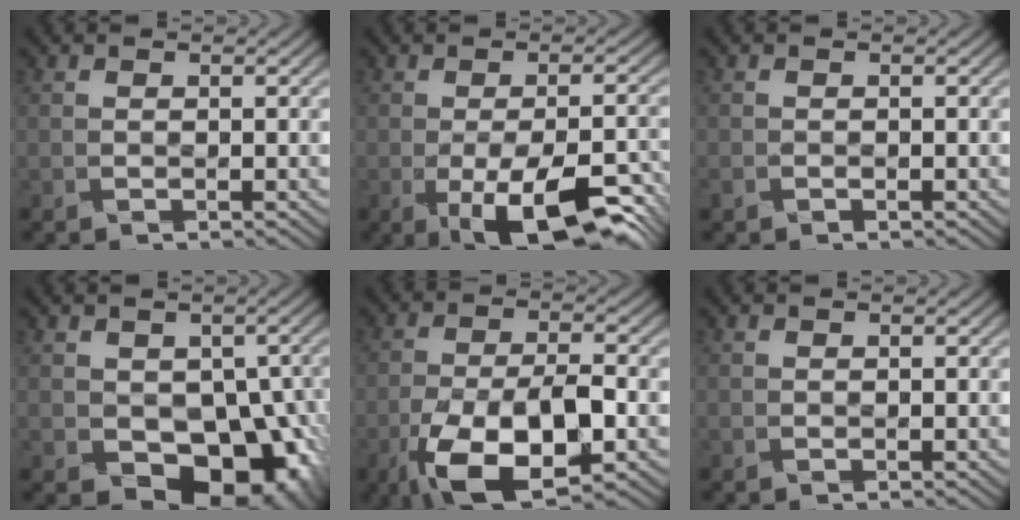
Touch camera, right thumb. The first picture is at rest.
{"total": 13.0, "force": [-6.2, 5.6, 10.0], "torque": [-0.154, -0.023, -0.077]}
{"total": 0.7, "force": [-0.6, 0.4, 0.0], "torque": [-0.008, 0.004, -0.008]}
{"total": 12.5, "force": [-3.3, 9.7, 7.3], "torque": [-0.099, -0.015, -0.058]}
{"total": 12.9, "force": [-6.0, 5.5, 10.0], "torque": [-0.223, -0.030, -0.091]}
{"total": 0.0}